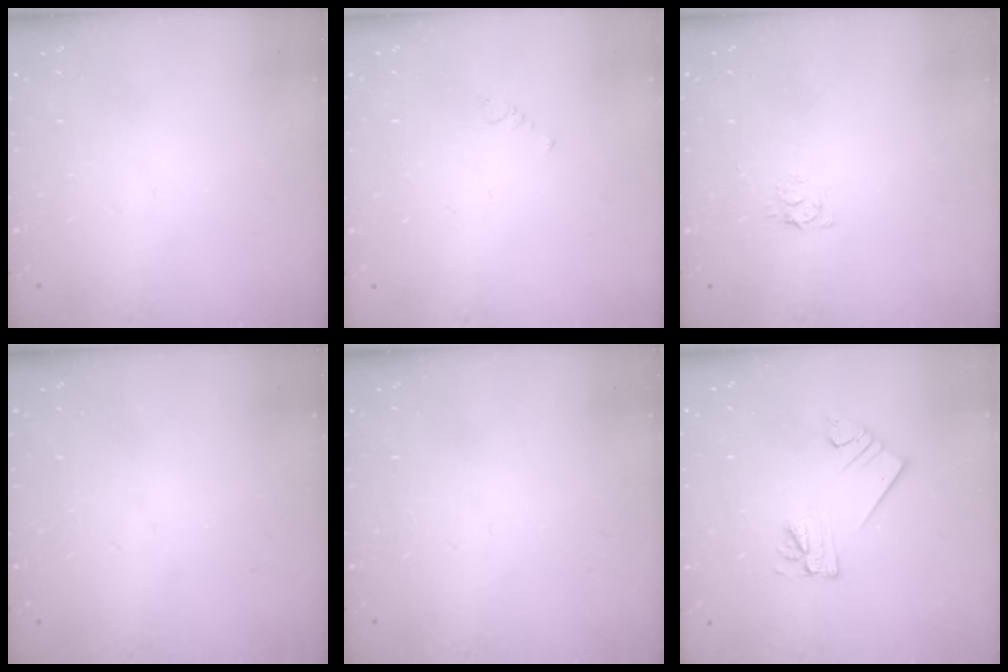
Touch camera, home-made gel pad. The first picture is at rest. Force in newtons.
{"total": 0.7, "press": 0.6, "slide": 0.2}
{"total": 3.7, "press": 3.6, "slide": 0.4}
{"total": 0.0}
{"total": 0.0}
{"total": 5.4, "press": 5.4, "slide": 0.6}